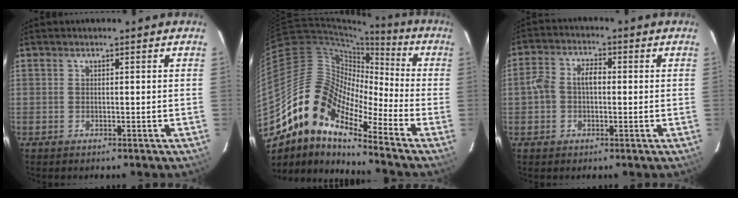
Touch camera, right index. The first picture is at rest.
{"total": 14.5, "force": [-10.2, 5.2, 8.9], "torque": [-0.134, 0.008, -0.211]}
{"total": 5.3, "force": [-0.5, 3.8, 3.6], "torque": [-0.075, 0.018, -0.009]}